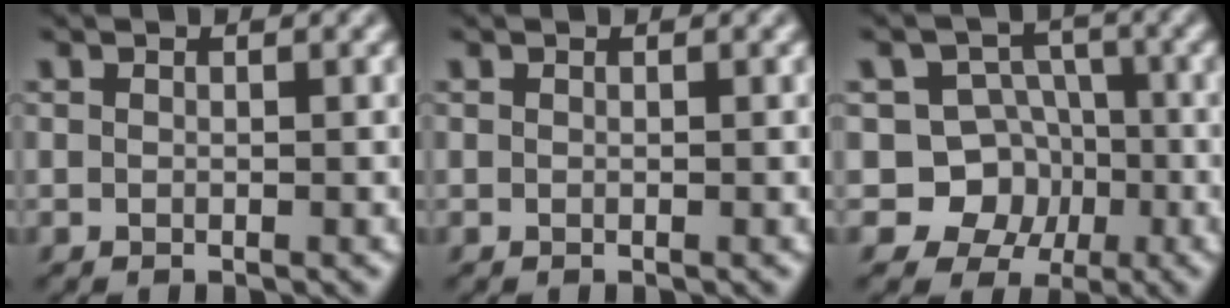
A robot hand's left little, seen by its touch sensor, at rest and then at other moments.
{"total": 0.0}
{"total": 7.6, "force": [-2.5, 6.8, 2.5], "torque": [-0.020, 0.016, -0.072]}